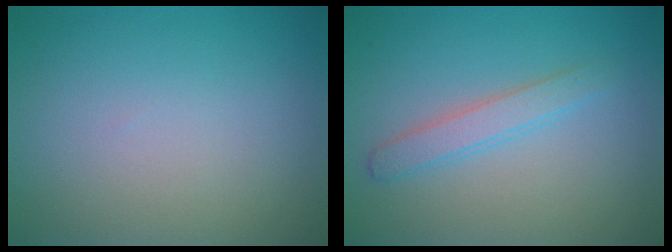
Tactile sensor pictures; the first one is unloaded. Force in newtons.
{"total": 2.1, "press": 2.1, "slide": 0.0}